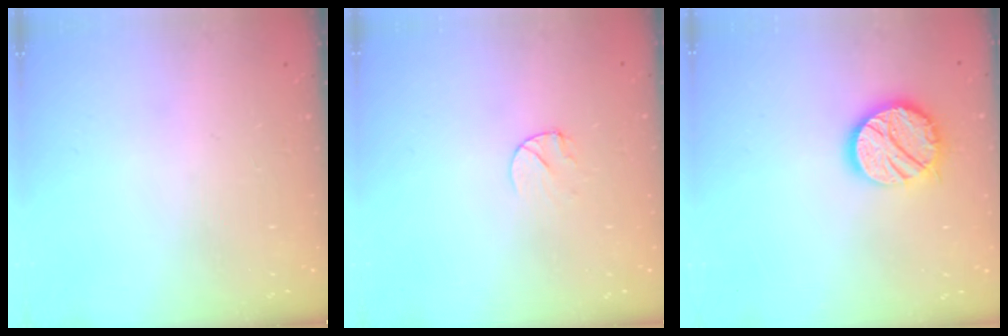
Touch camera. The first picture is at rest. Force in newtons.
{"total": 4.7, "press": 4.6, "slide": 0.5}
{"total": 13.8, "press": 13.7, "slide": 0.8}